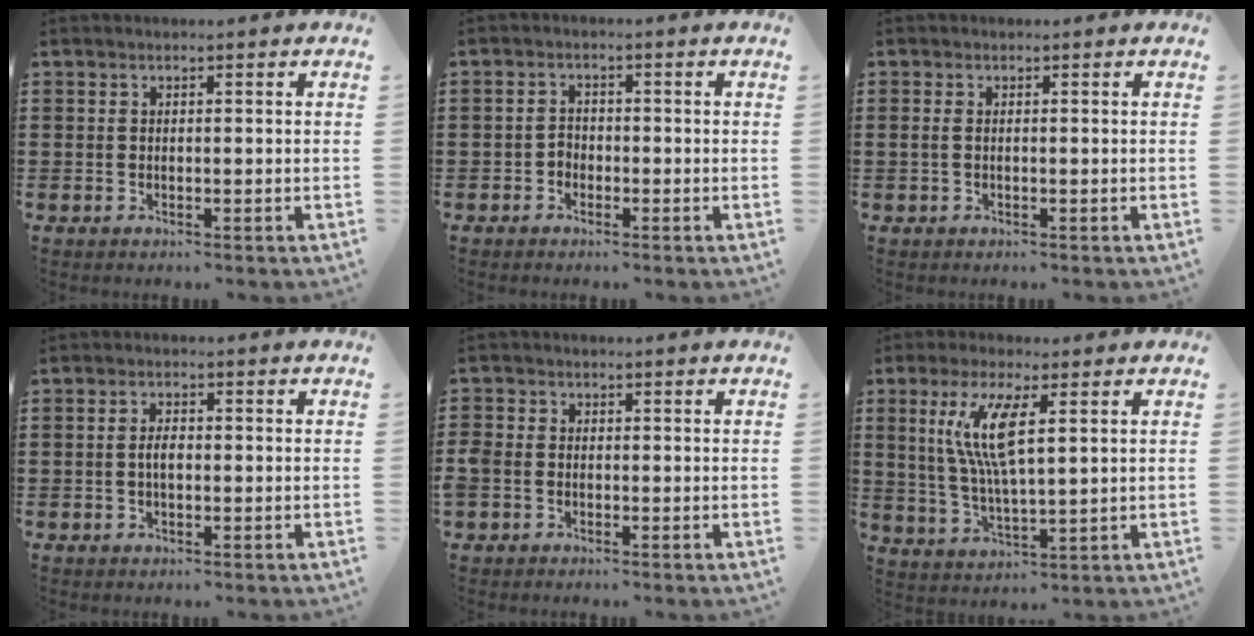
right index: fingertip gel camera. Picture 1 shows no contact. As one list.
[{"total": 1.4, "force": [-0.9, 1.0, 0.3], "torque": [-0.011, 0.002, -0.020]}, {"total": 0.7, "force": [-0.1, 0.1, 0.7], "torque": [-0.014, -0.001, -0.002]}, {"total": 2.2, "force": [-0.2, 0.9, 2.0], "torque": [-0.038, 0.003, -0.005]}, {"total": 1.8, "force": [-0.8, 1.4, 0.8], "torque": [-0.025, 0.001, -0.020]}, {"total": 8.3, "force": [2.7, 2.0, 7.6], "torque": [-0.168, -0.002, 0.042]}]